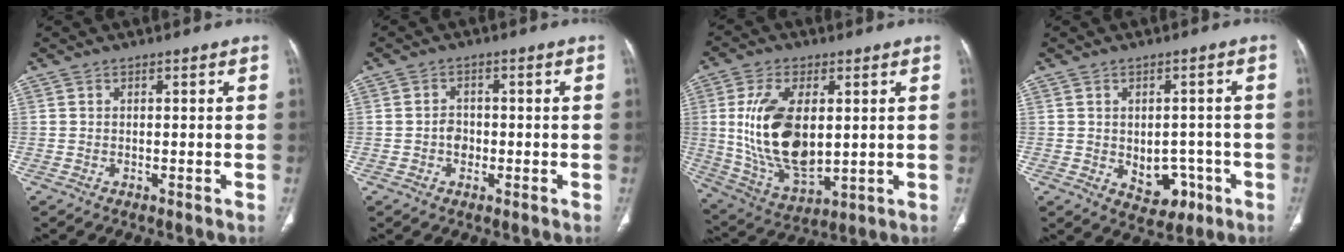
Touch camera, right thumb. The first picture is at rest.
{"total": 2.6, "force": [-0.6, 2.1, 1.4], "torque": [-0.010, 0.007, -0.014]}
{"total": 17.5, "force": [2.0, 9.2, 14.7], "torque": [-0.277, -0.019, 0.053]}
{"total": 7.2, "force": [-2.0, 5.3, 4.4], "torque": [-0.028, 0.015, -0.011]}